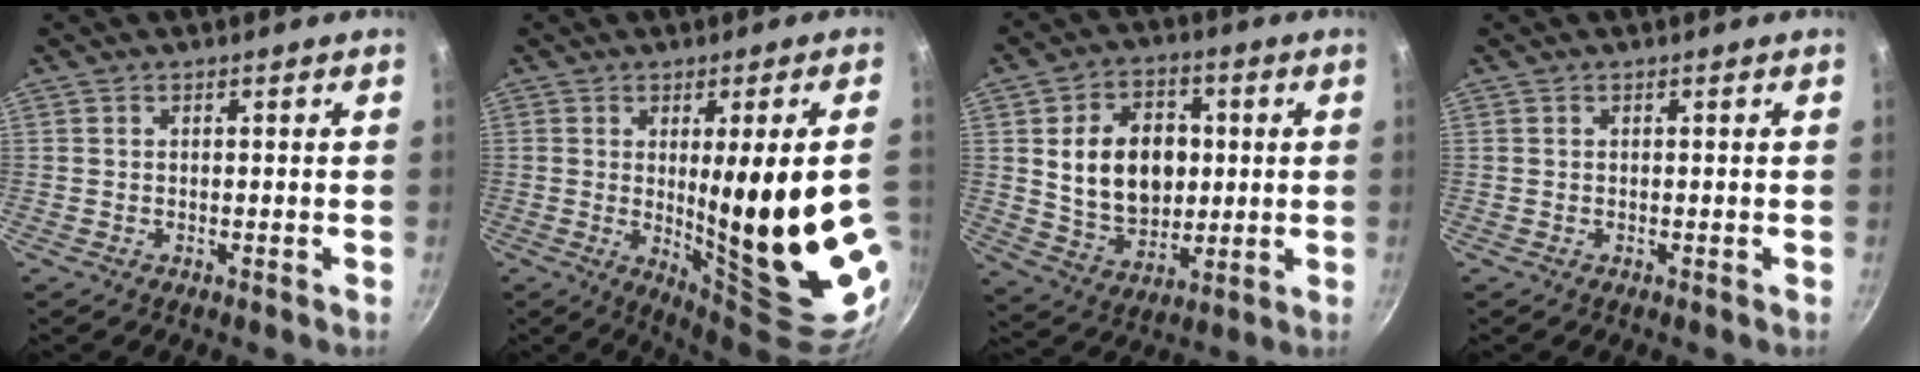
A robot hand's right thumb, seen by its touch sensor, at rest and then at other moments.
{"total": 21.7, "force": [-1.2, 4.4, 21.2], "torque": [-0.283, -0.034, 0.006]}
{"total": 15.8, "force": [2.0, 11.6, 10.5], "torque": [-0.138, -0.004, 0.042]}
{"total": 0.0}